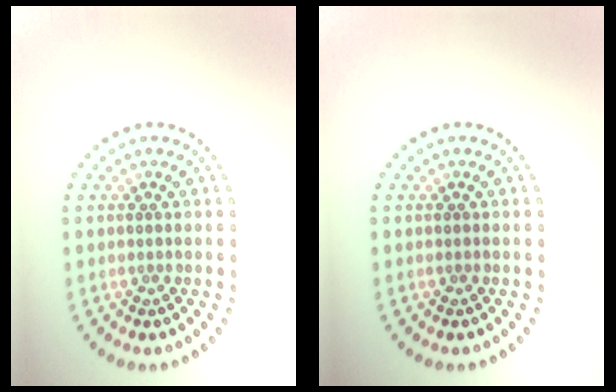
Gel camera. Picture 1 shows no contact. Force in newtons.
{"total": 0.0}